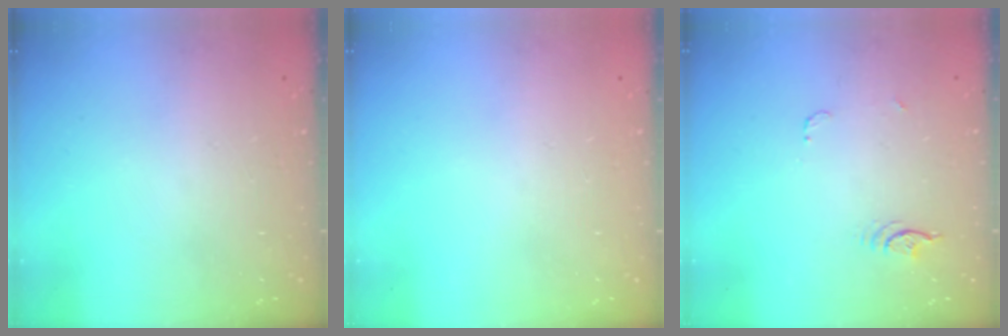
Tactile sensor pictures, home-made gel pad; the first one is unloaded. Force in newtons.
{"total": 0.0}
{"total": 3.9, "press": 3.5, "slide": 1.7}